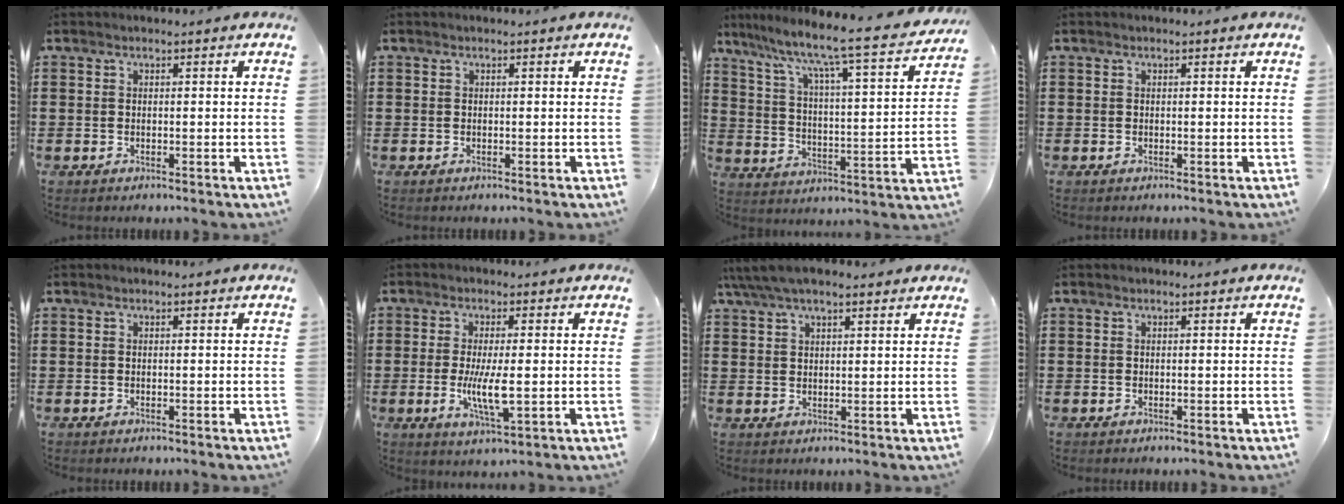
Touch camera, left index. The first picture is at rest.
{"total": 0.0}
{"total": 7.5, "force": [6.0, -0.4, 4.5], "torque": [-0.104, -0.060, 0.086]}
{"total": 0.0}
{"total": 0.0}
{"total": 6.4, "force": [-0.6, 1.3, 6.3], "torque": [-0.129, -0.011, -0.014]}
{"total": 5.2, "force": [4.3, 1.2, 2.6], "torque": [-0.062, -0.002, 0.079]}
{"total": 0.0}